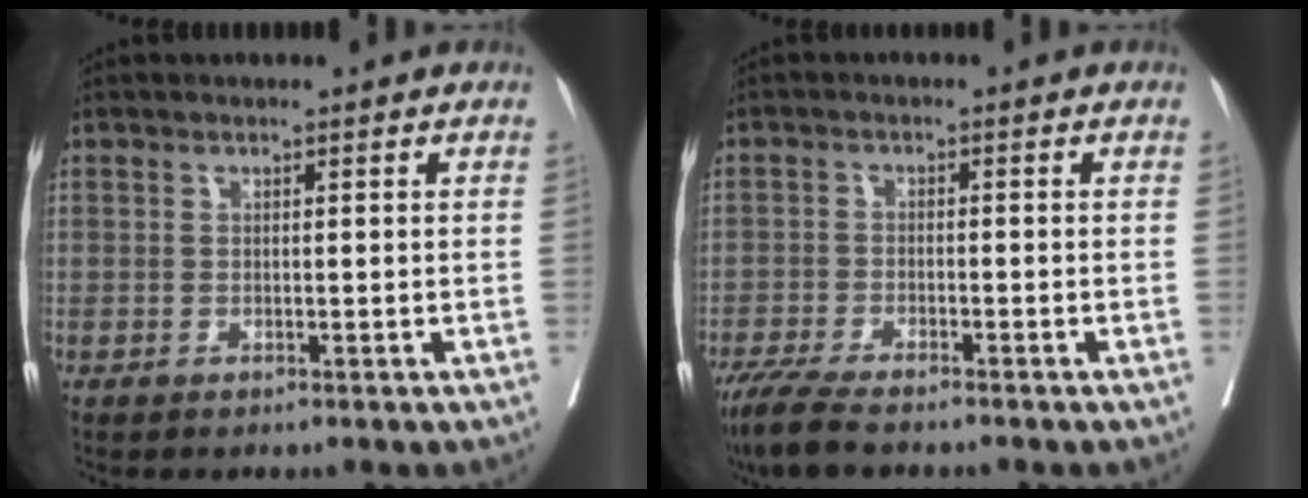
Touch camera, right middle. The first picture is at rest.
{"total": 6.9, "force": [-5.6, 1.0, 3.9], "torque": [-0.071, -0.018, -0.099]}